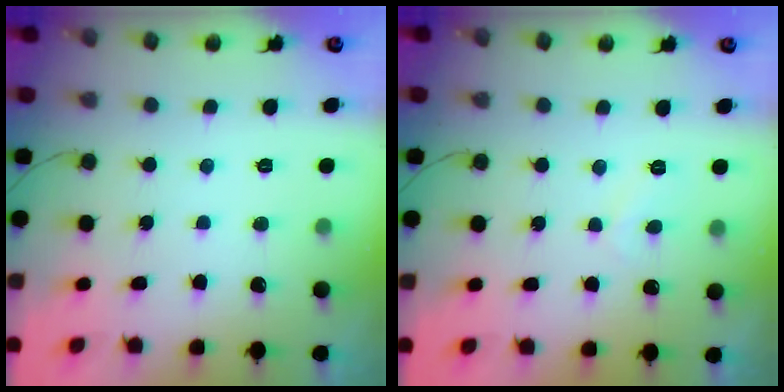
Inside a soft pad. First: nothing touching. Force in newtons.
{"total": 2.1, "press": 2.1, "slide": 0.3}